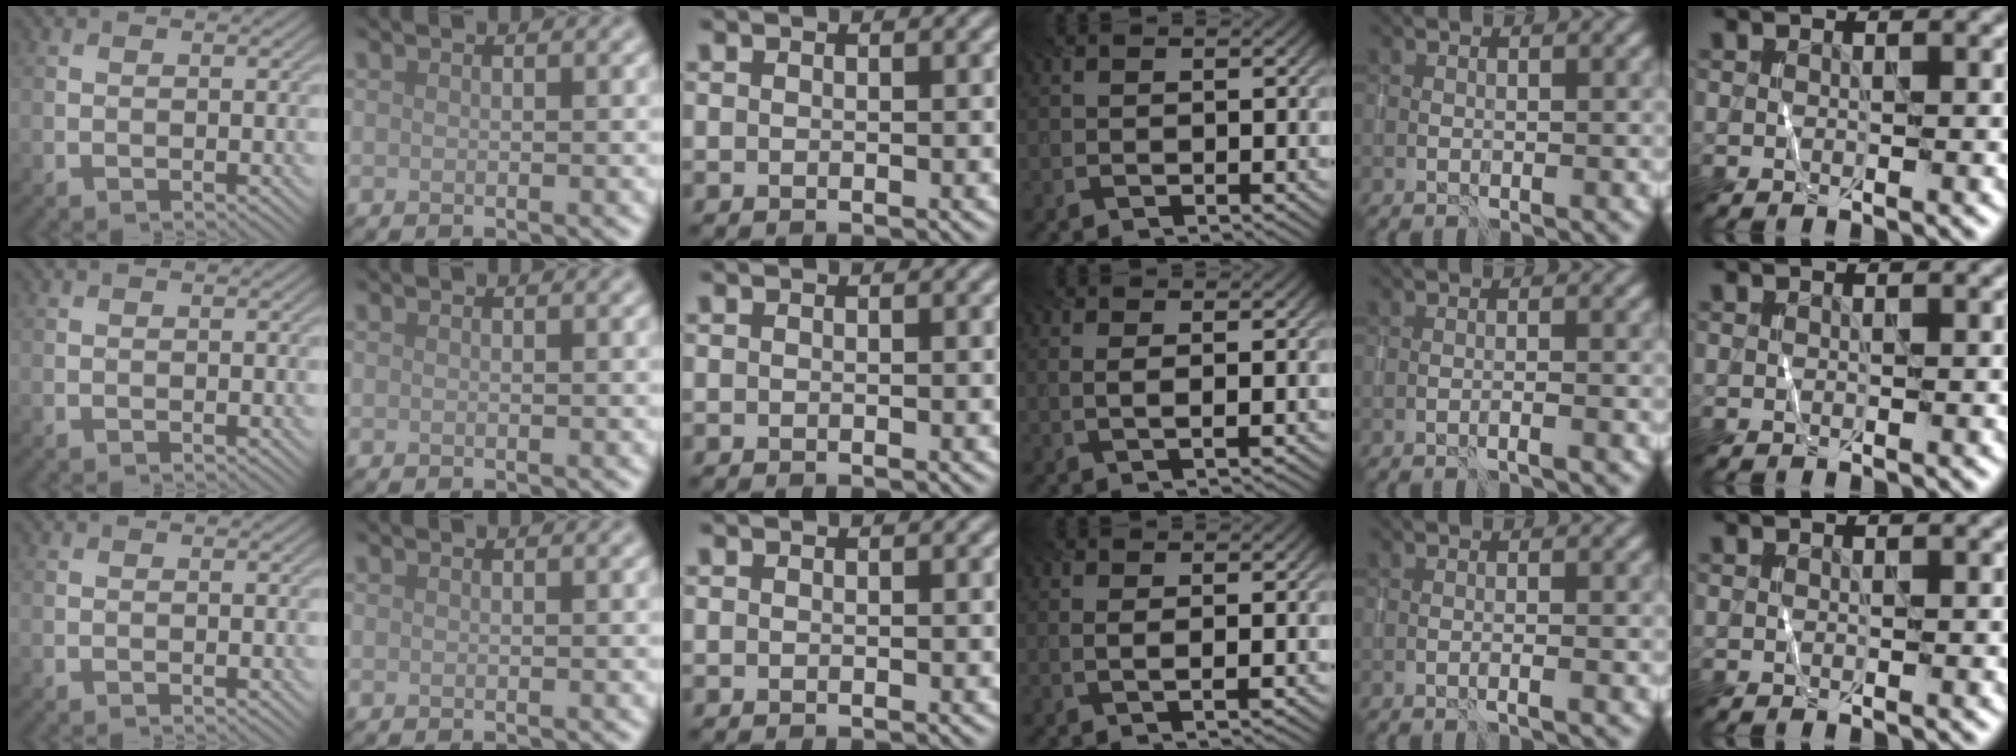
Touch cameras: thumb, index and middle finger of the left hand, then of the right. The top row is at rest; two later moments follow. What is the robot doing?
{"motion": "wrap", "object": "sponge"}